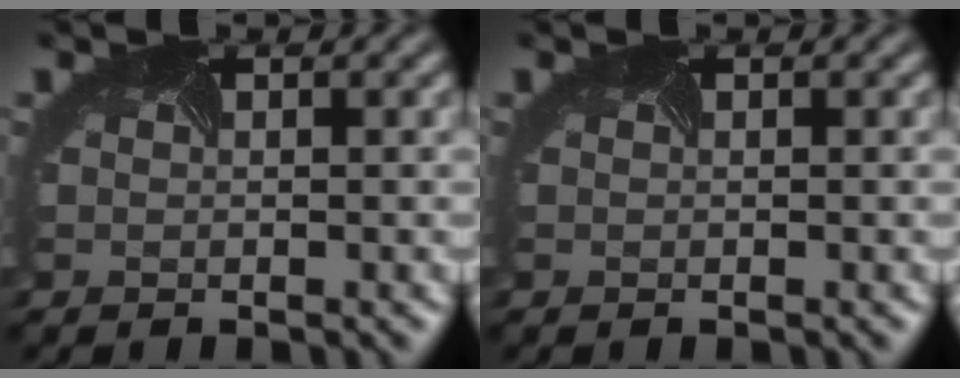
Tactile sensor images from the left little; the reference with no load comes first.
{"total": 0.0}